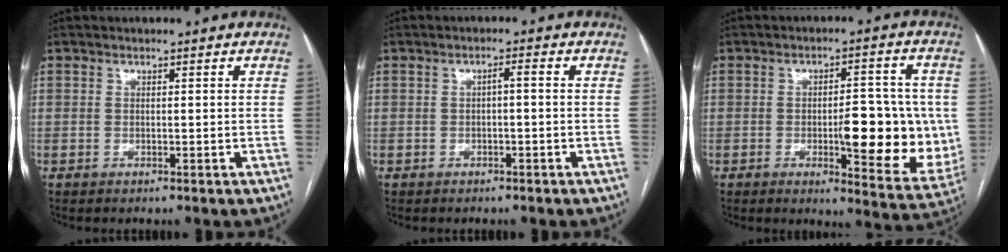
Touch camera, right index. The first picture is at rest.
{"total": 1.4, "force": [-0.2, 0.2, 1.4], "torque": [-0.020, 0.005, -0.001]}
{"total": 14.0, "force": [-1.6, 4.3, 13.2], "torque": [-0.162, 0.004, -0.012]}